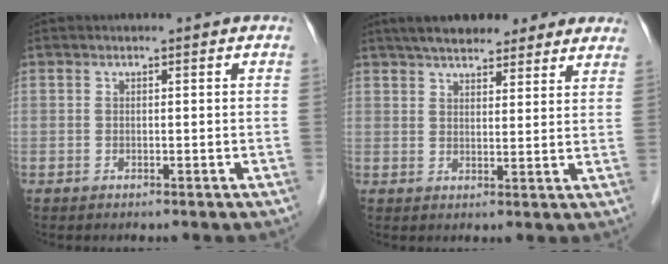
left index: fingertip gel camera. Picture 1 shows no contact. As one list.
[{"total": 14.6, "force": [12.0, 4.2, 7.1], "torque": [-0.093, 0.034, 0.159]}]